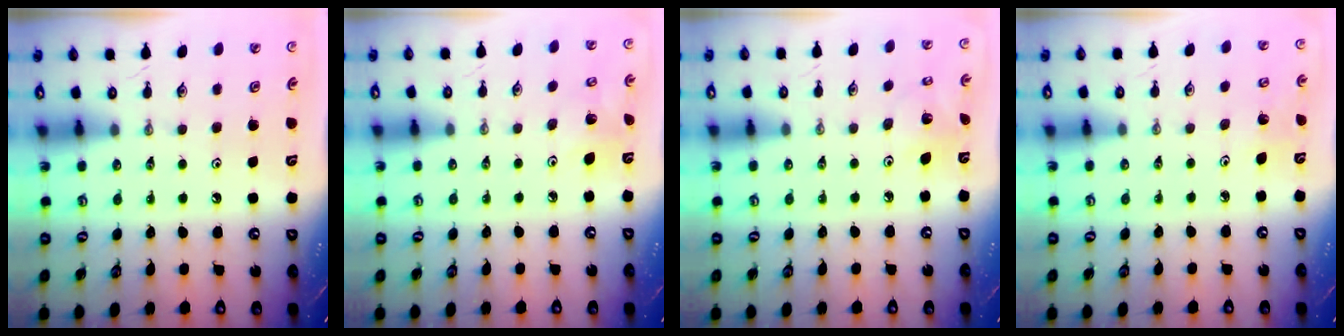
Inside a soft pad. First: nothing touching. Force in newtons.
{"total": 5.5, "press": 5.3, "slide": 1.6}
{"total": 2.9, "press": 2.9, "slide": 0.3}
{"total": 3.0, "press": 3.0, "slide": 0.3}